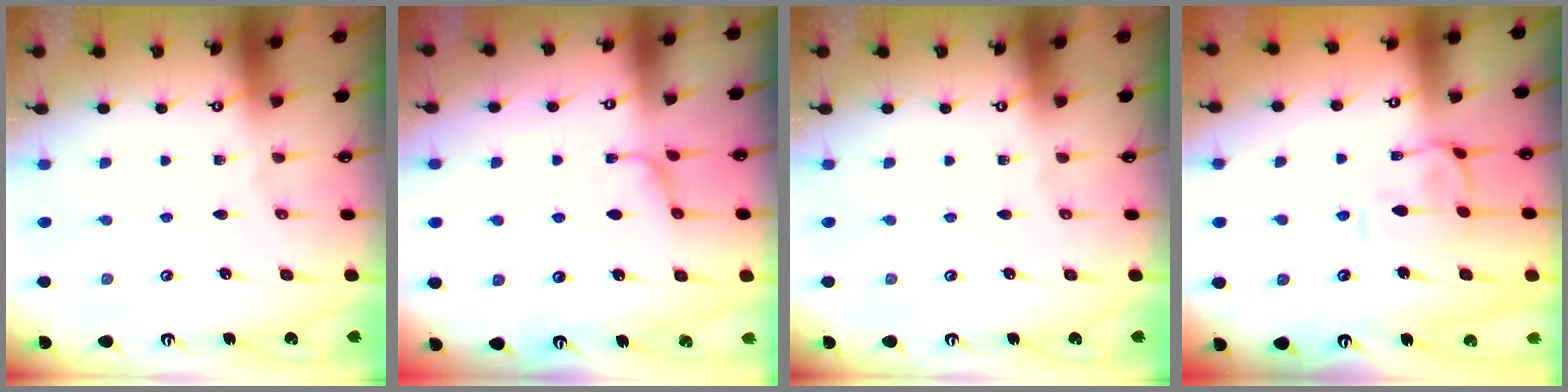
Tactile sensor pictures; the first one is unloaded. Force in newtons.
{"total": 1.4, "press": 1.4, "slide": 0.4}
{"total": 0.0}
{"total": 1.4, "press": 1.2, "slide": 0.7}